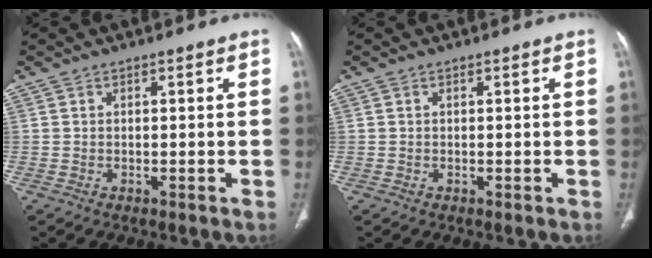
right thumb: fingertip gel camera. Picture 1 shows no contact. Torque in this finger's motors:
{"motor_torque": [0.09, 0.13, 0.32, 0.09, -0.02]}